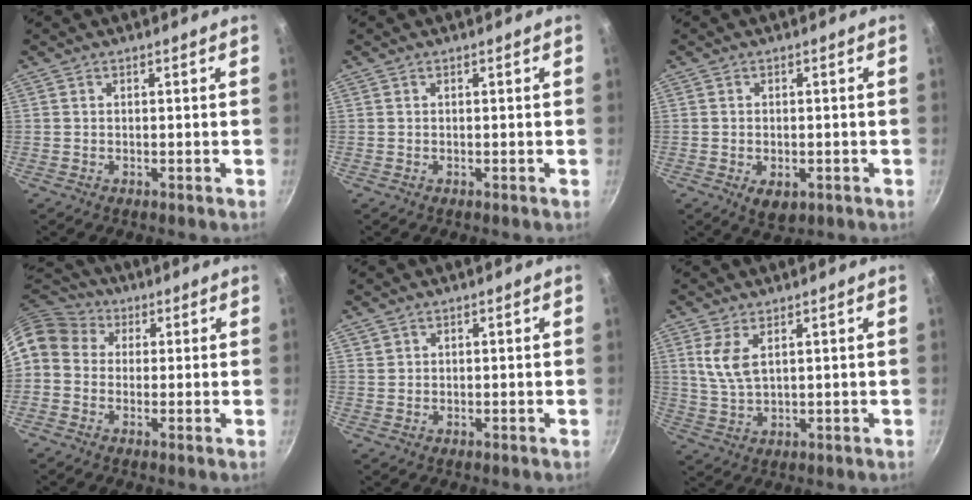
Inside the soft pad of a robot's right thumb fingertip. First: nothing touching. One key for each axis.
{"total": 0.0}
{"total": 4.3, "fx": -1.3, "fy": 2.7, "fz": 3.1, "tx": -0.040, "ty": -0.005, "tz": -0.013}
{"total": 11.8, "fx": 2.2, "fy": 9.9, "fz": 6.0, "tx": -0.116, "ty": 0.035, "tz": 0.020}
{"total": 0.8, "fx": 0.5, "fy": 0.6, "fz": 0.1, "tx": 0.007, "ty": 0.008, "tz": 0.011}
{"total": 5.7, "fx": 2.3, "fy": 2.6, "fz": 4.5, "tx": -0.089, "ty": -0.018, "tz": 0.050}